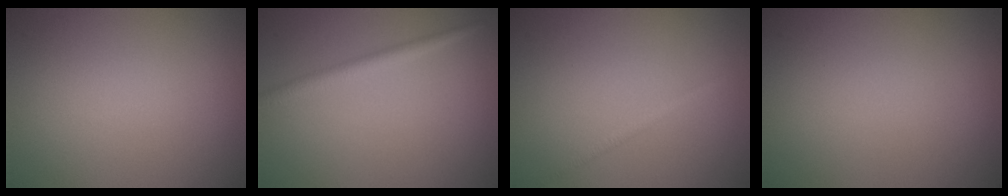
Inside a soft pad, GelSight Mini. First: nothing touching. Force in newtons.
{"total": 1.8, "press": 1.8, "slide": 0.1}
{"total": 0.9, "press": 0.9, "slide": 0.0}
{"total": 0.0}